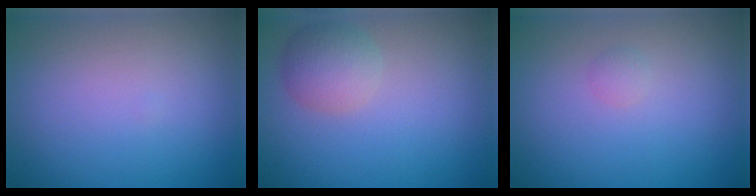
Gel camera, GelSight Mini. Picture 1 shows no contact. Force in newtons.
{"total": 3.2, "press": 3.2, "slide": 0.1}
{"total": 0.6, "press": 0.6, "slide": 0.1}